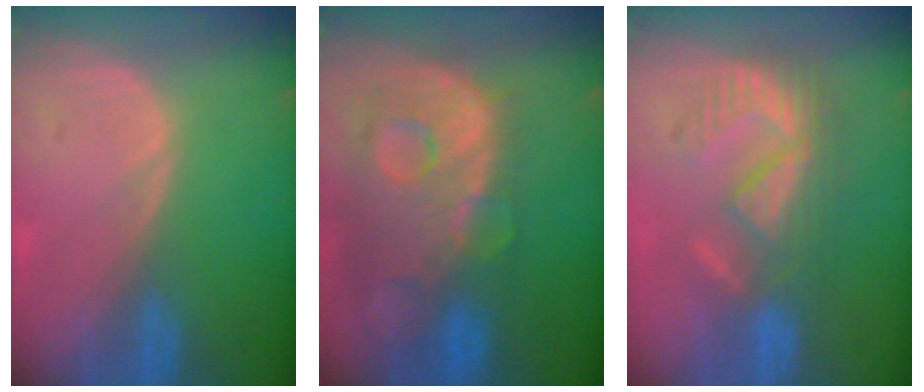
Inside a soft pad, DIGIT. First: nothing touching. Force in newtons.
{"total": 13.7, "press": 11.2, "slide": 7.8}
{"total": 8.9, "press": 7.9, "slide": 4.1}